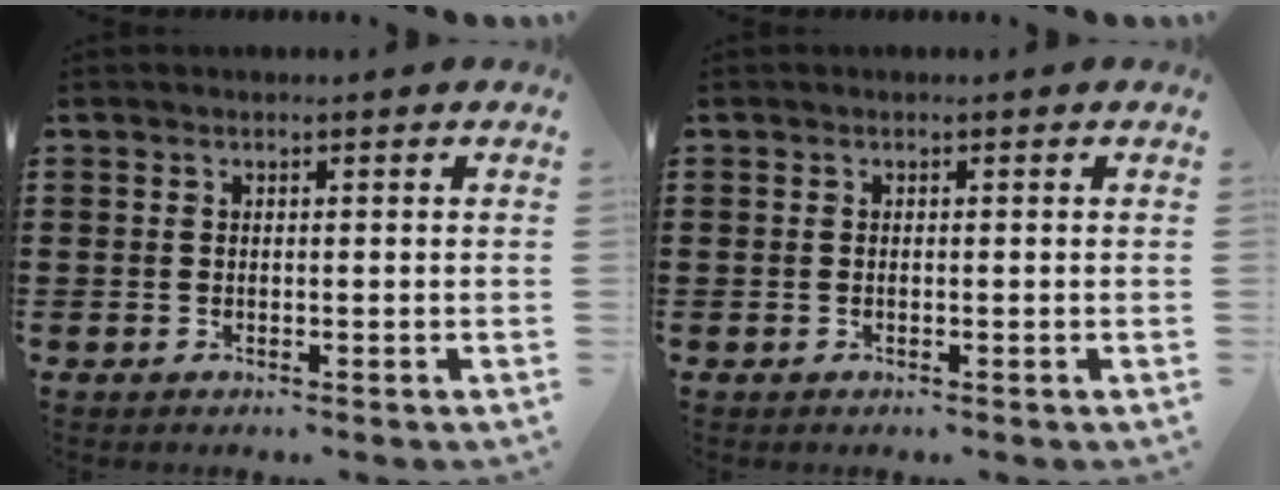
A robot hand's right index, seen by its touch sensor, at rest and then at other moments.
{"total": 0.0}